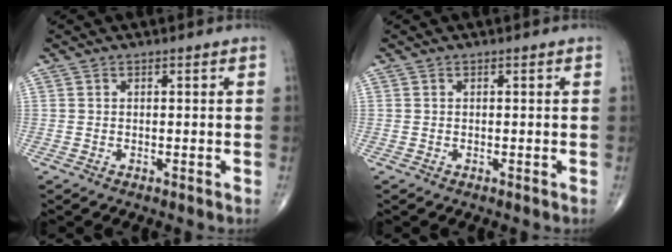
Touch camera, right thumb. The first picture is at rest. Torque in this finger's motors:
{"motor_torque": [-0.15, 0.18, -0.01, -0.02, 0.01]}